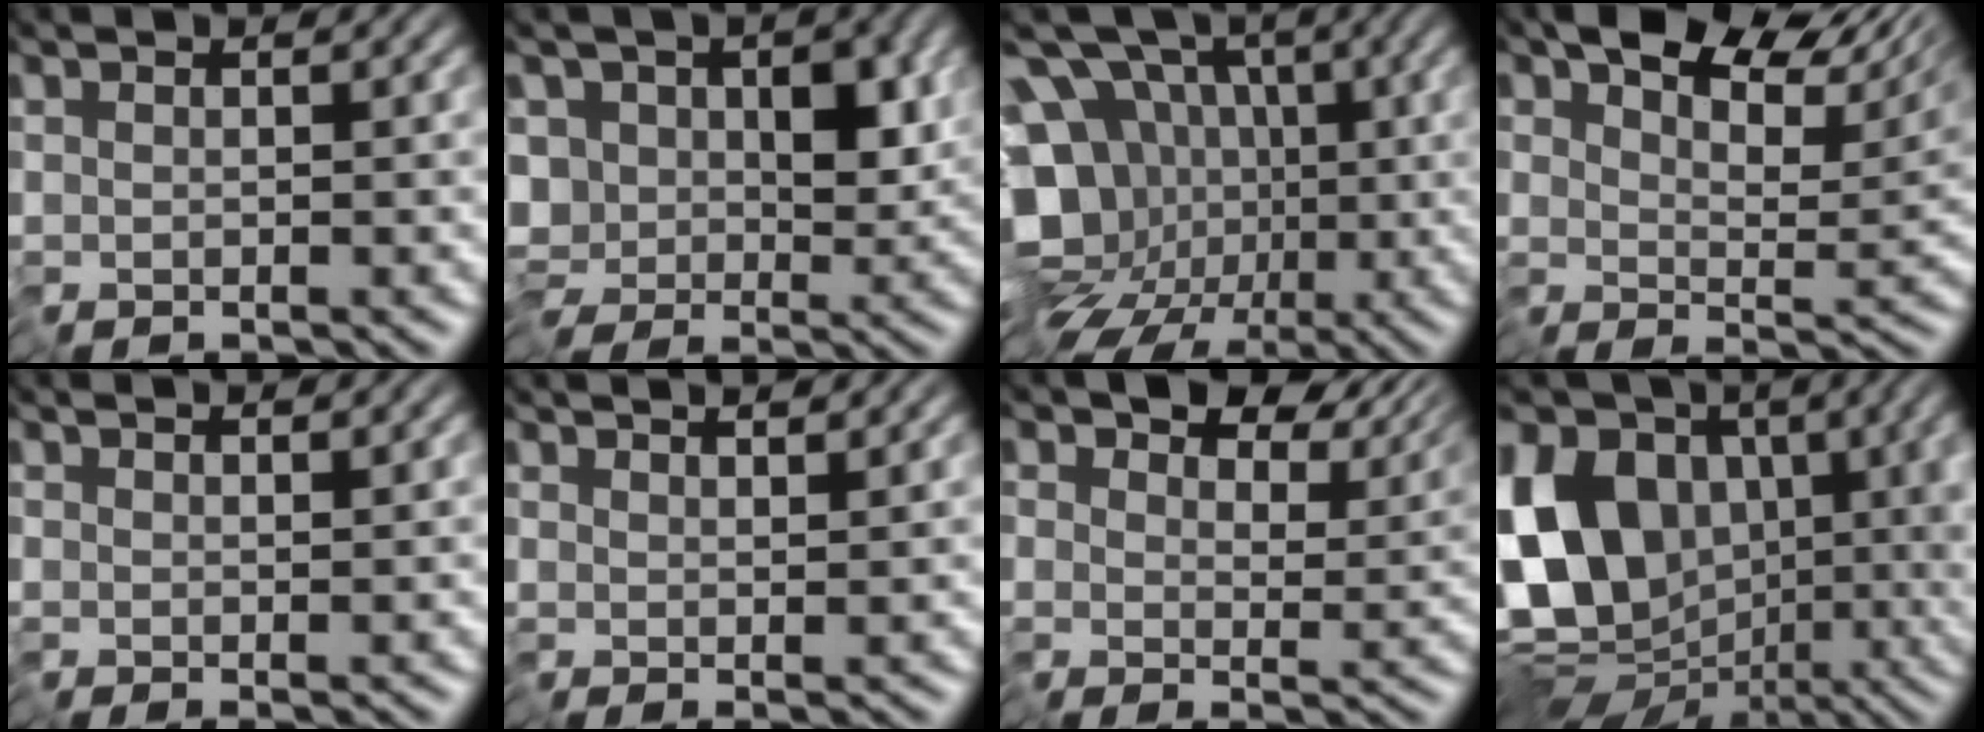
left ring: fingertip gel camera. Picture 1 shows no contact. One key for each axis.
{"total": 8.0, "fx": -0.1, "fy": 5.8, "fz": 5.5, "tx": -0.079, "ty": 0.002, "tz": -0.007}
{"total": 15.5, "fx": -1.1, "fy": 13.0, "fz": 8.4, "tx": -0.160, "ty": -0.007, "tz": -0.038}
{"total": 9.3, "fx": 7.2, "fy": 3.3, "fz": 5.0, "tx": -0.075, "ty": 0.015, "tz": 0.122}
{"total": 1.0, "fx": 0.8, "fy": -0.6, "fz": -0.1, "tx": 0.001, "ty": 0.009, "tz": 0.018}
{"total": 2.1, "fx": 2.0, "fy": -0.6, "fz": 0.3, "tx": -0.009, "ty": 0.014, "tz": 0.036}
{"total": 7.0, "fx": 5.3, "fy": 3.5, "fz": 3.0, "tx": -0.048, "ty": 0.002, "tz": 0.094}
{"total": 15.5, "fx": 1.3, "fy": 11.3, "fz": 10.5, "tx": -0.199, "ty": 0.011, "tz": 0.021}